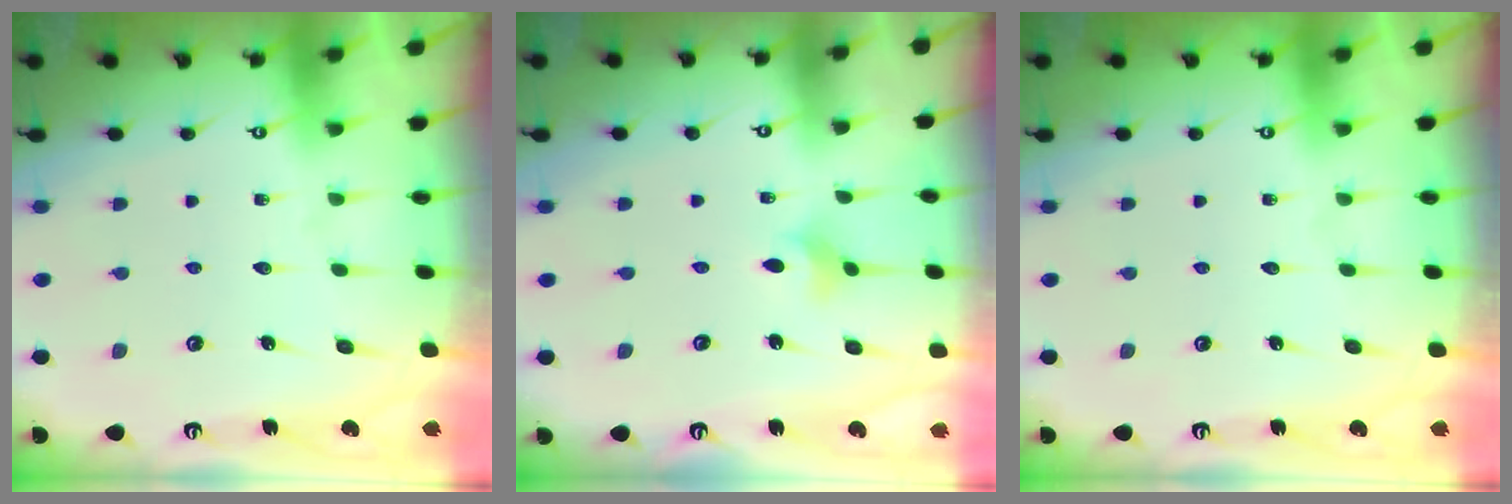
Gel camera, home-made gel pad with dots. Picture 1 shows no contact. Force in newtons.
{"total": 2.7, "press": 2.6, "slide": 0.6}
{"total": 0.0}